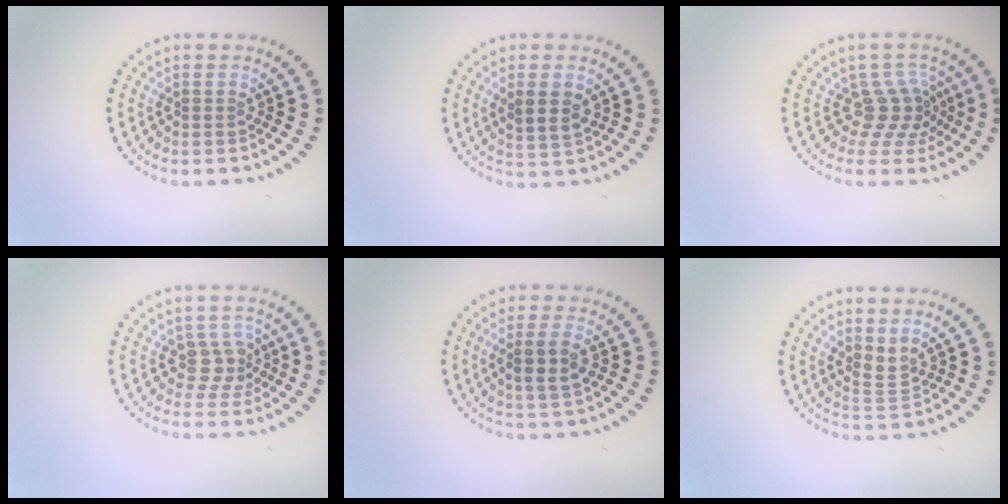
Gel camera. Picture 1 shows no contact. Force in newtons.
{"total": 2.7, "press": 2.5, "slide": 0.9}
{"total": 3.2, "press": 2.2, "slide": 2.3}
{"total": 2.3, "press": 1.6, "slide": 1.7}
{"total": 2.4, "press": 2.3, "slide": 0.8}
{"total": 1.6, "press": 1.2, "slide": 1.0}